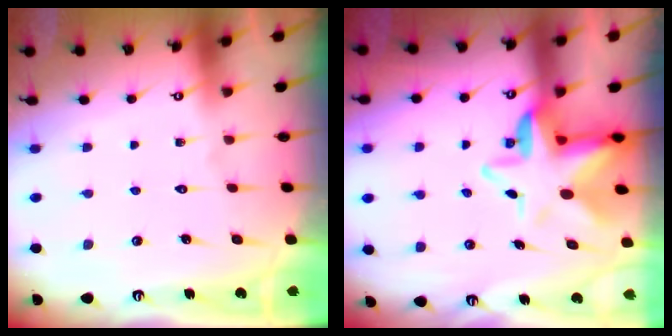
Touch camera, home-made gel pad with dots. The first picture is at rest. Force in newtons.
{"total": 9.6, "press": 9.5, "slide": 1.6}